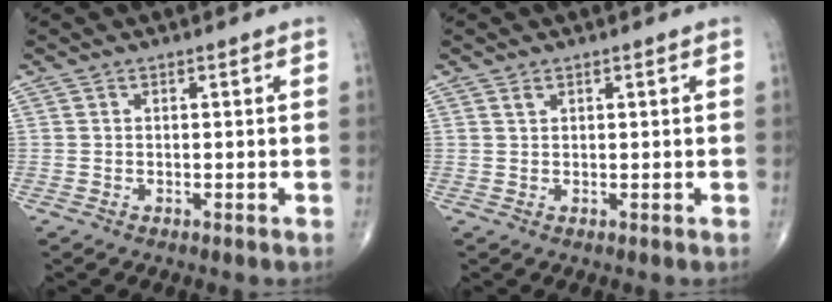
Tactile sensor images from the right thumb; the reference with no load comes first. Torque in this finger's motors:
{"motor_torque": [0.04, -0.15, 0.36, 0.26, -0.02]}